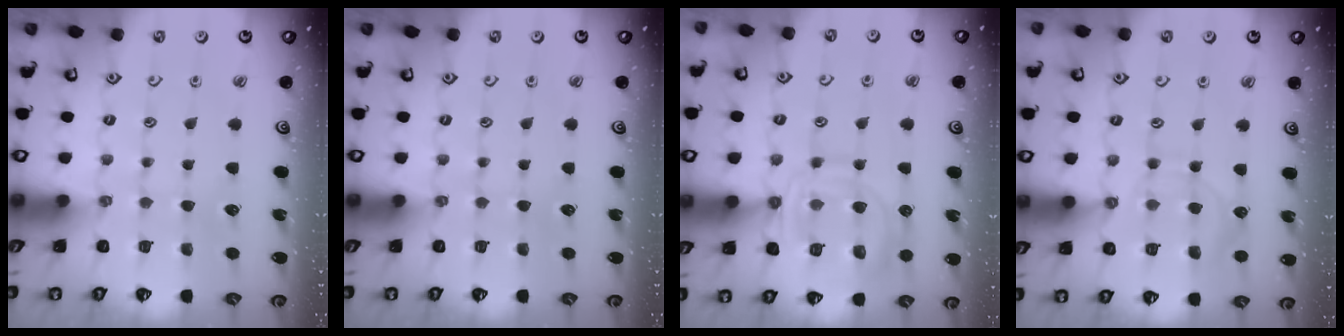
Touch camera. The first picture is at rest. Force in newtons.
{"total": 0.0}
{"total": 13.6, "press": 13.6, "slide": 1.3}
{"total": 8.7, "press": 8.6, "slide": 0.9}